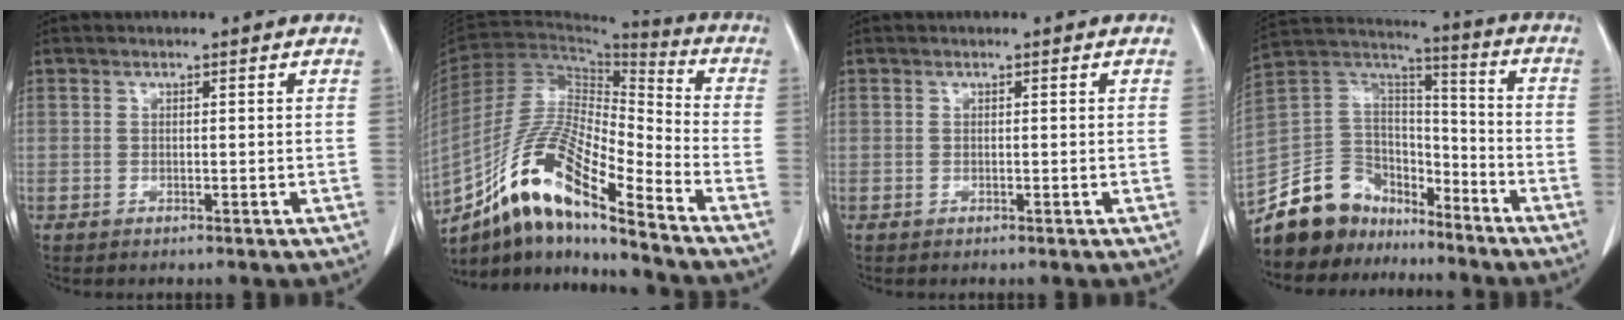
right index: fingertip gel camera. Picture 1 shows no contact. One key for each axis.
{"total": 17.0, "fx": -11.5, "fy": 2.4, "fz": 12.2, "tx": -0.235, "ty": -0.001, "tz": -0.207}
{"total": 0.0}
{"total": 13.6, "fx": -10.8, "fy": 7.8, "fz": 2.4, "tx": -0.055, "ty": 0.080, "tz": -0.198}